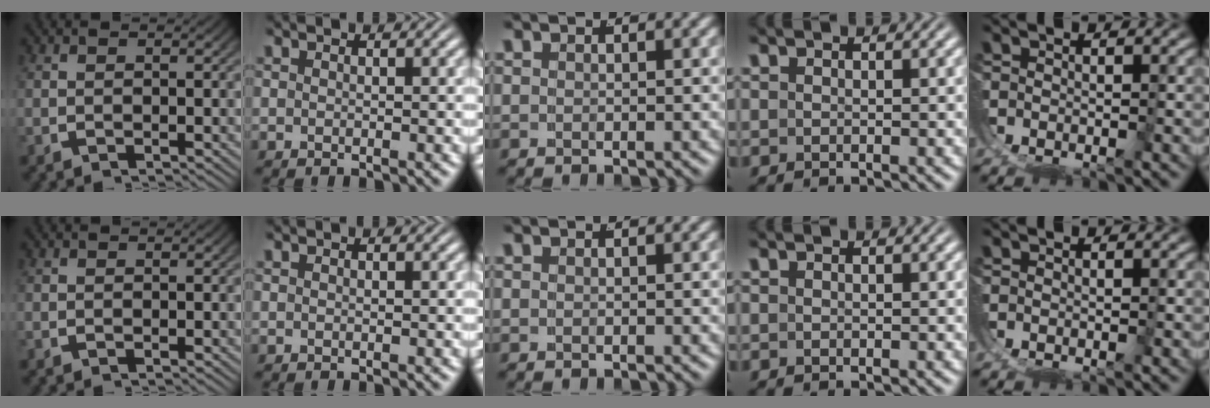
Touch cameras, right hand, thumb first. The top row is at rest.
{}